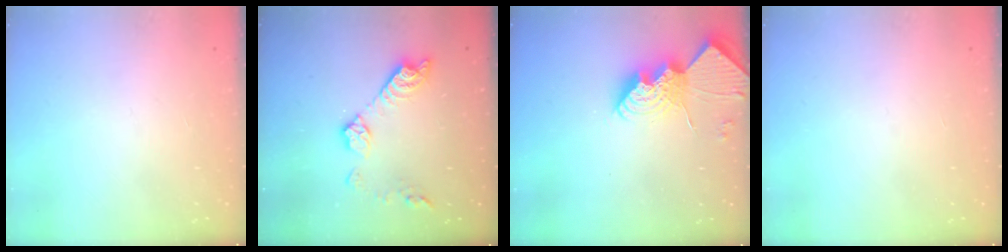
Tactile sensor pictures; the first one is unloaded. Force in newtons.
{"total": 11.5, "press": 11.5, "slide": 0.5}
{"total": 11.8, "press": 11.8, "slide": 1.0}
{"total": 0.0}